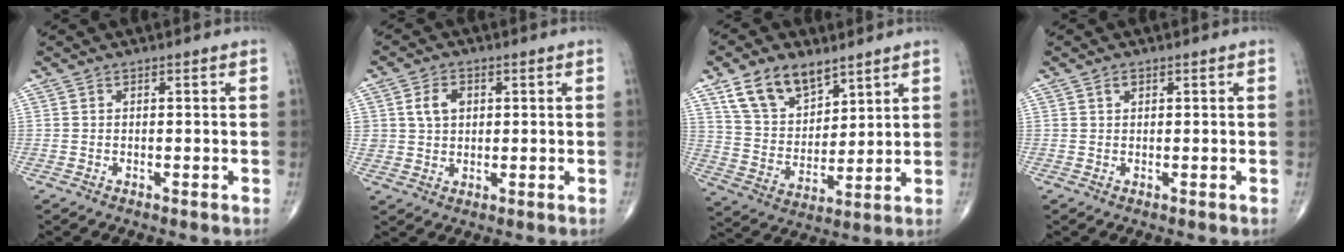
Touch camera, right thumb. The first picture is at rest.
{"total": 5.1, "force": [1.3, 3.8, 3.0], "torque": [-0.040, -0.002, 0.024]}
{"total": 12.6, "force": [8.0, 7.3, 6.5], "torque": [-0.094, -0.038, 0.158]}
{"total": 1.0, "force": [0.5, 0.7, 0.6], "torque": [-0.007, 0.000, 0.008]}